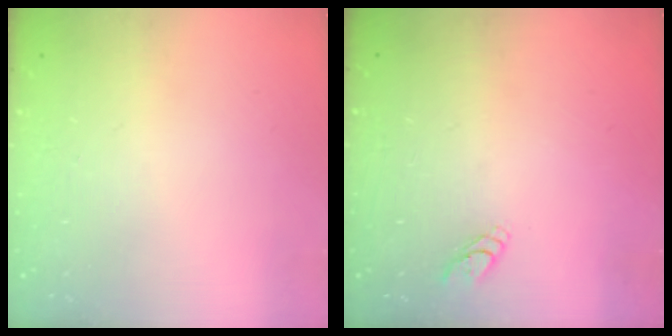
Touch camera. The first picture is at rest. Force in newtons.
{"total": 2.8, "press": 2.8, "slide": 0.3}